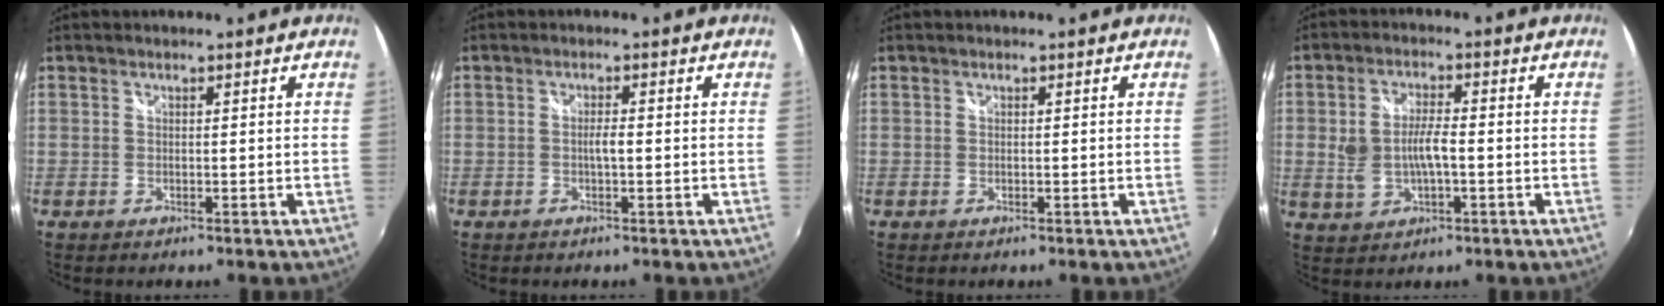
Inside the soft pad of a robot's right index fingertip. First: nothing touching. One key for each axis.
{"total": 1.9, "fx": -0.3, "fy": 0.2, "fz": 1.8, "tx": -0.034, "ty": 0.000, "tz": -0.007}
{"total": 0.0}
{"total": 8.4, "fx": -1.4, "fy": 4.9, "fz": 6.6, "tx": -0.134, "ty": 0.005, "tz": -0.020}